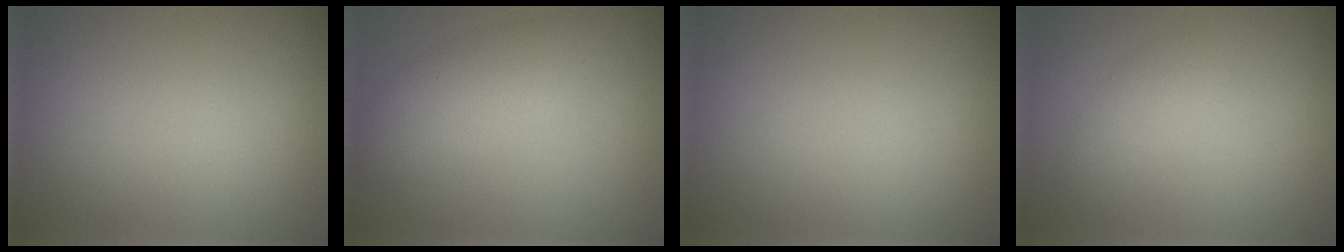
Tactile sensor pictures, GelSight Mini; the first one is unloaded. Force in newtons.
{"total": 3.8, "press": 3.8, "slide": 0.2}
{"total": 0.0}
{"total": 1.8, "press": 1.8, "slide": 0.1}